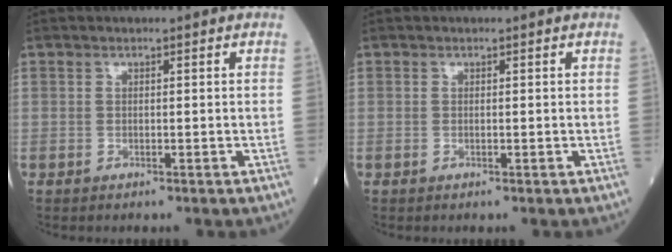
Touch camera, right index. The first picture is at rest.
{"total": 0.0}